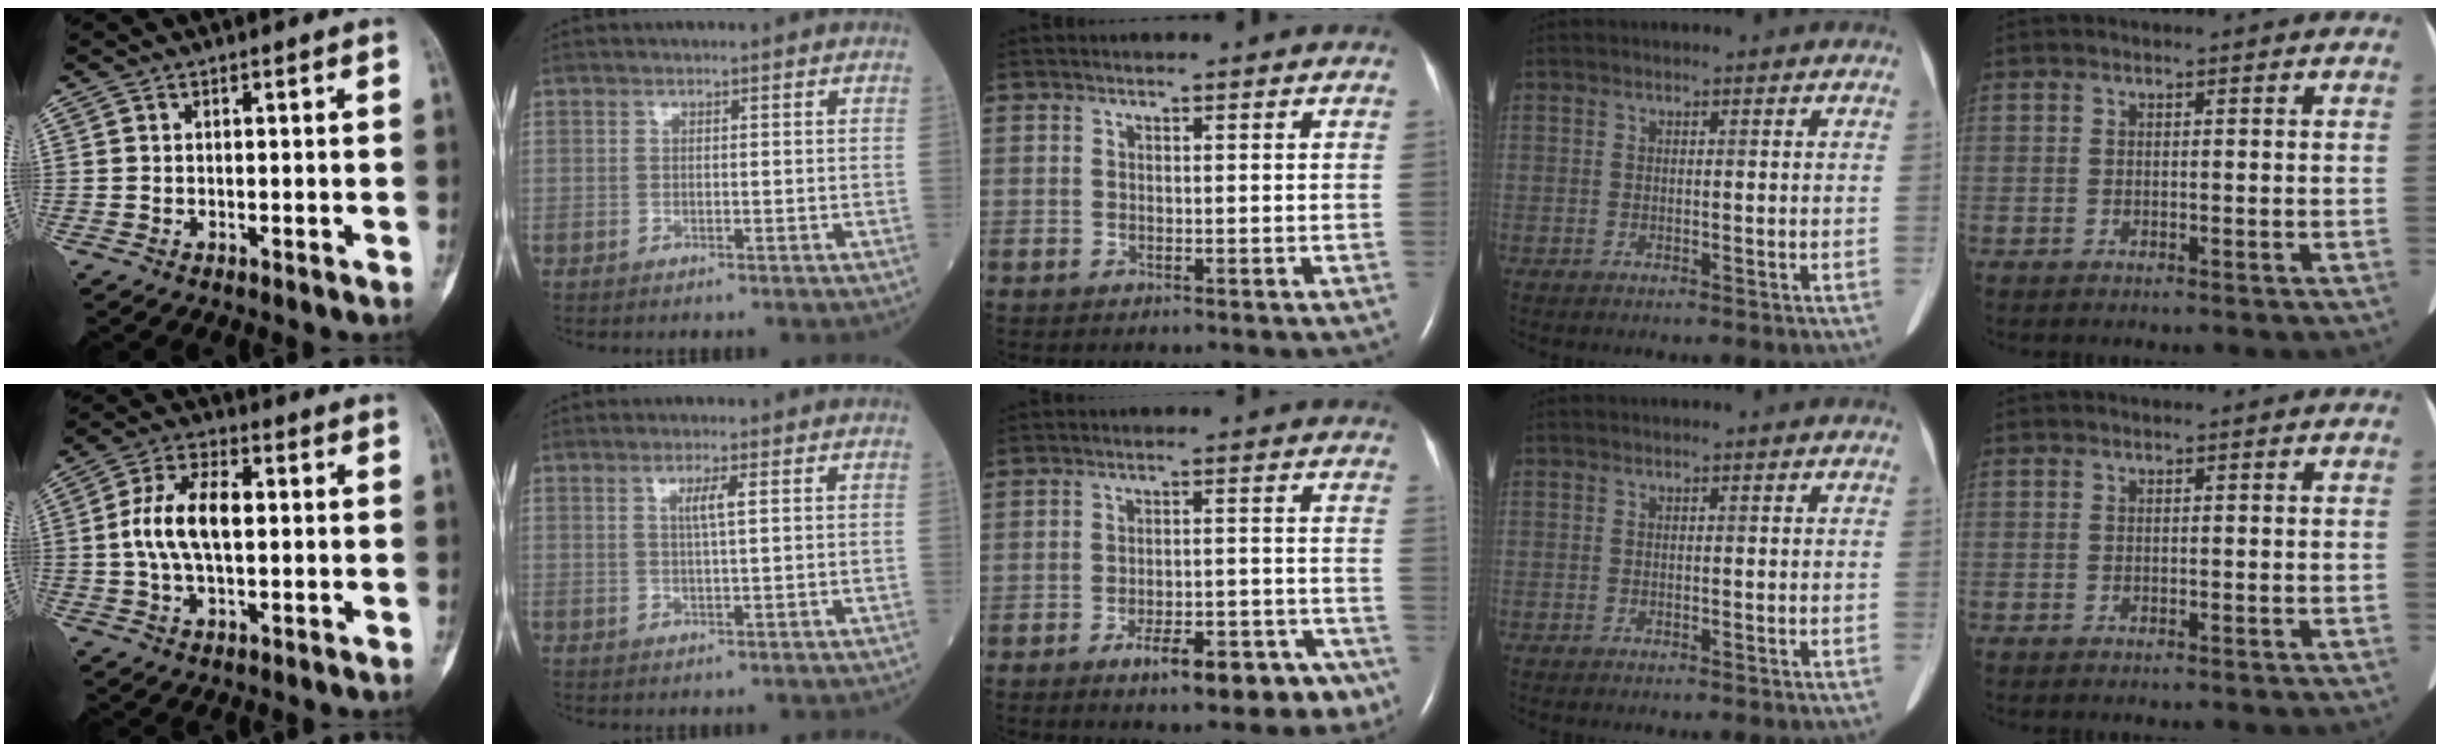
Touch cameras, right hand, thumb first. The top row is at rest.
{"thumb": {"total": 10.8, "force": [0.6, 5.5, 9.2], "torque": [-0.184, 0.016, 0.009]}, "index": {"total": 2.6, "force": [0.9, -0.1, 2.4], "torque": [-0.047, -0.001, 0.015]}, "middle": {"total": 10.6, "force": [-6.8, 3.6, 7.3], "torque": [-0.085, 0.016, -0.093]}}